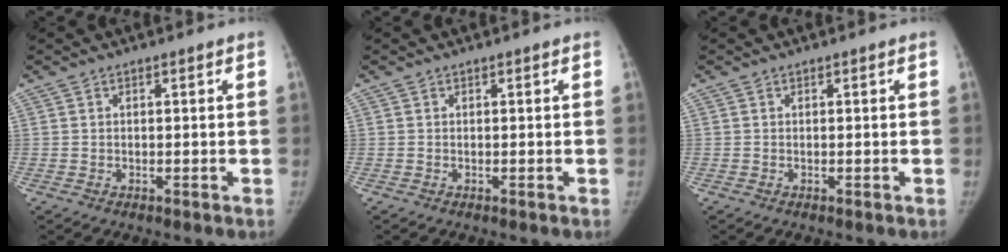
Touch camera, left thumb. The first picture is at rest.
{"total": 0.0}
{"total": 0.0}